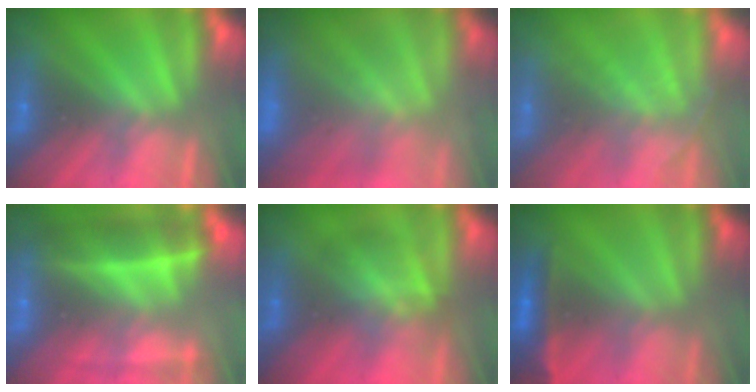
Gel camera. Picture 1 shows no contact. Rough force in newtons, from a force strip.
{"total": 9.8}
{"total": 1.7}
{"total": 7.3}
{"total": 2.9}
{"total": 2.4}